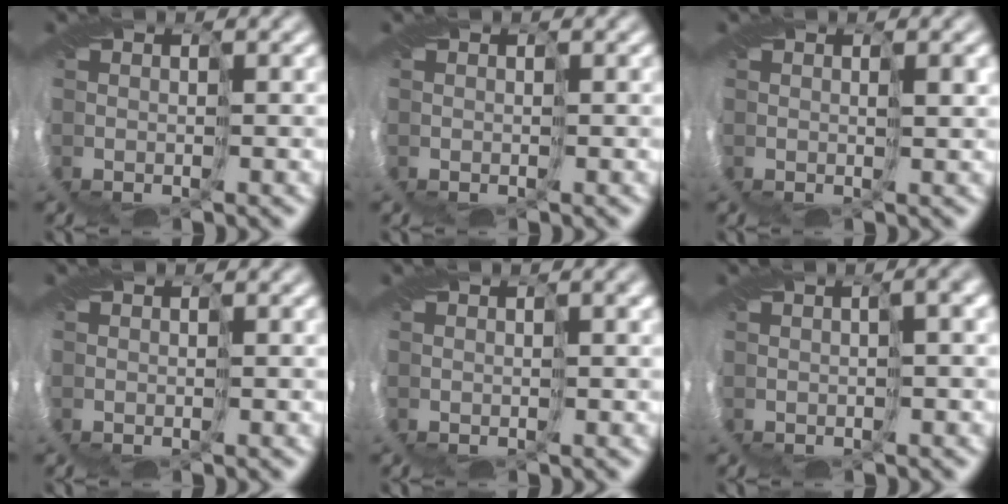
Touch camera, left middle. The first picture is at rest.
{"total": 0.0}
{"total": 1.0, "force": [0.8, -0.4, 0.5], "torque": [-0.010, 0.006, 0.011]}
{"total": 0.0}
{"total": 1.4, "force": [0.5, 0.3, 1.3], "torque": [-0.019, 0.005, 0.009]}
{"total": 2.9, "force": [1.0, 0.4, 2.7], "torque": [-0.040, 0.009, 0.019]}